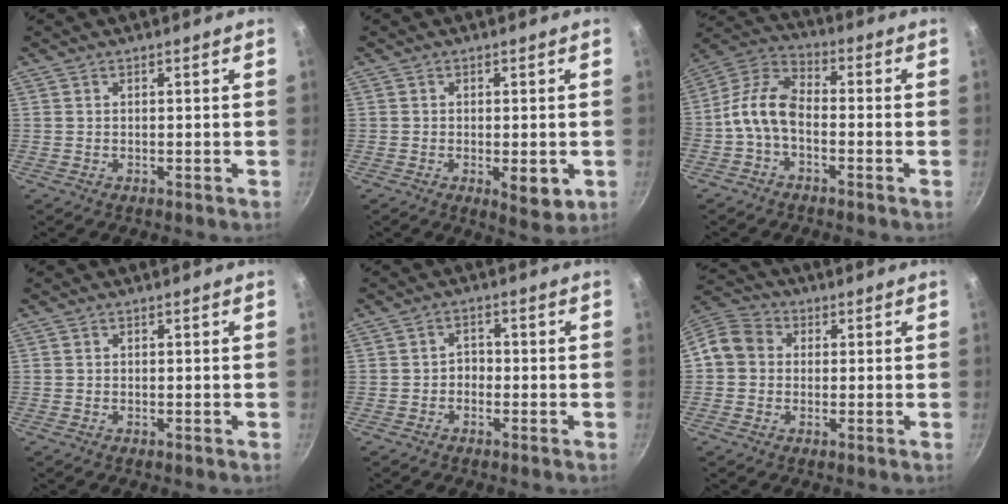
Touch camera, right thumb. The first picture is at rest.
{"total": 5.4, "force": [-1.3, 2.5, 4.7], "torque": [-0.058, -0.007, -0.012]}
{"total": 9.5, "force": [-2.7, 5.4, 7.3], "torque": [-0.147, 0.046, -0.069]}
{"total": 0.0}
{"total": 2.4, "force": [-0.8, 1.9, 1.3], "torque": [-0.005, 0.014, -0.017]}
{"total": 7.6, "force": [0.2, 6.7, 3.5], "torque": [-0.042, 0.020, -0.020]}